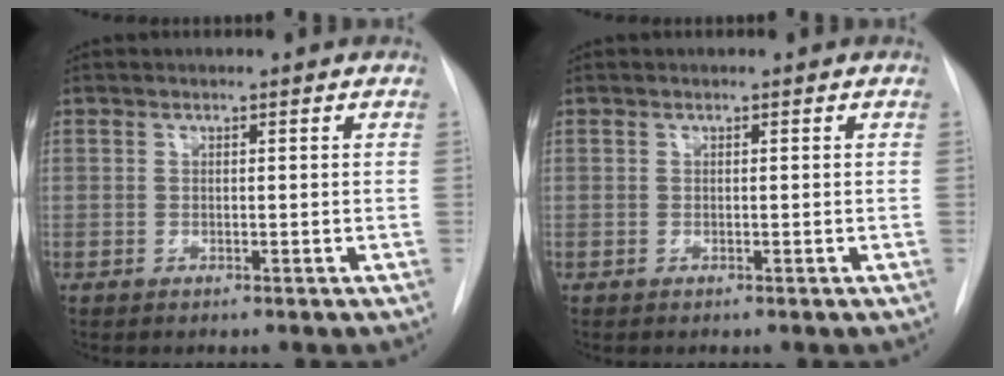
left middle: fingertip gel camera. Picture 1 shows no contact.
{"total": 0.0}